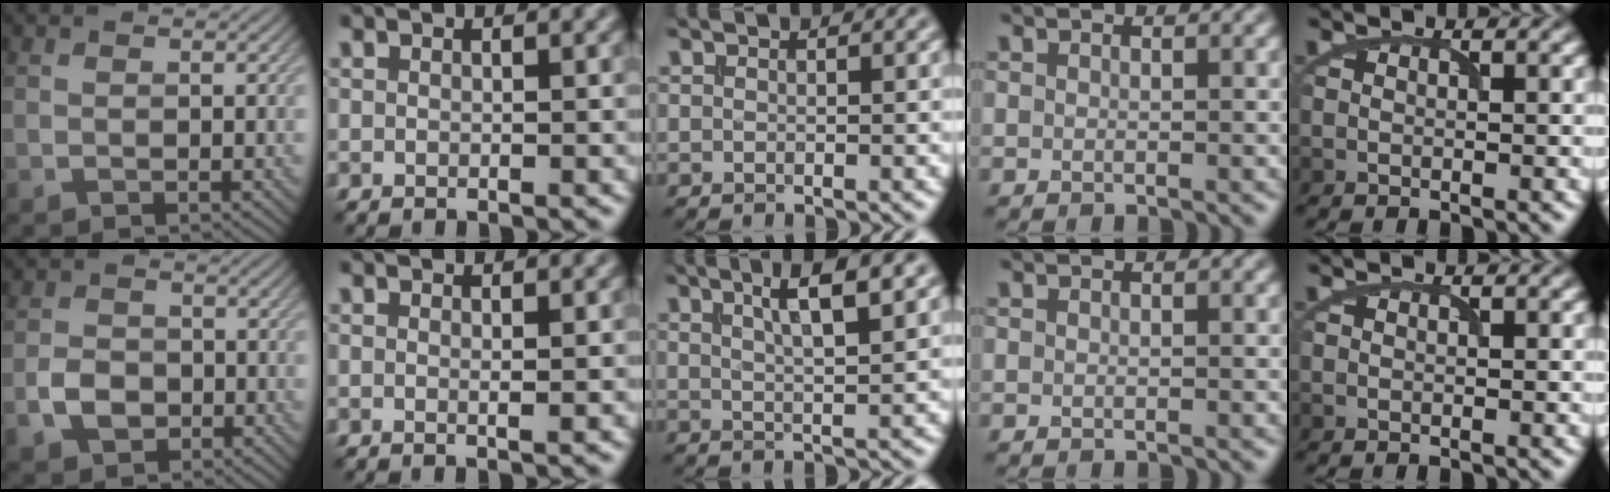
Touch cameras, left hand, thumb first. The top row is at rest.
{"thumb": {"total": 4.4, "force": [-1.6, 3.2, 2.5], "torque": [-0.053, -0.003, -0.035]}, "index": {"total": 0.6, "force": [0.2, 0.0, 0.6], "torque": [-0.007, -0.002, 0.001]}, "middle": {"total": 4.8, "force": [2.4, 1.0, 4.0], "torque": [-0.057, 0.008, 0.037]}}